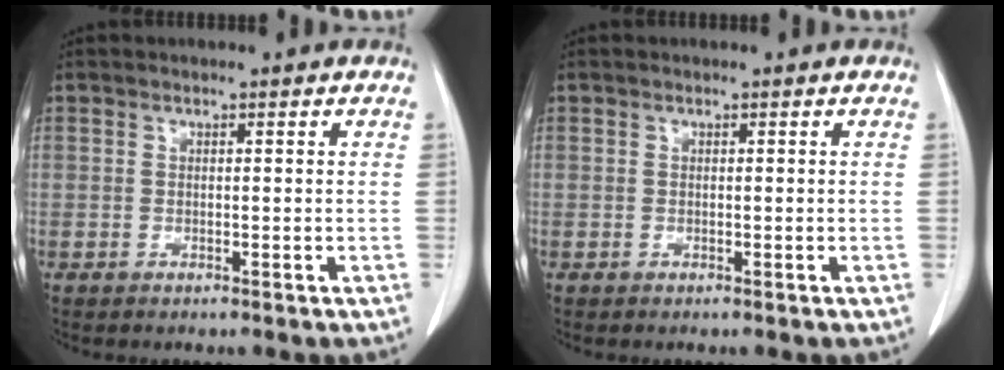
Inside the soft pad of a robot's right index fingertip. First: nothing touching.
{"total": 0.0}